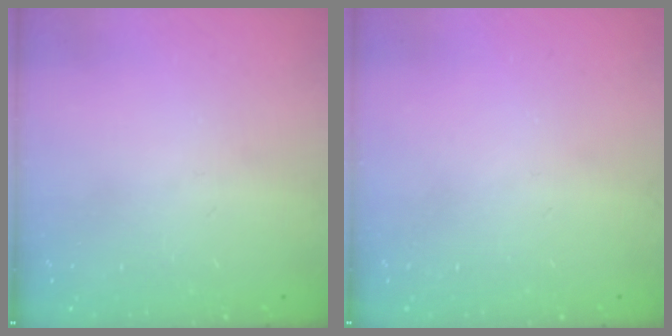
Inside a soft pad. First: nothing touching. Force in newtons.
{"total": 0.0}